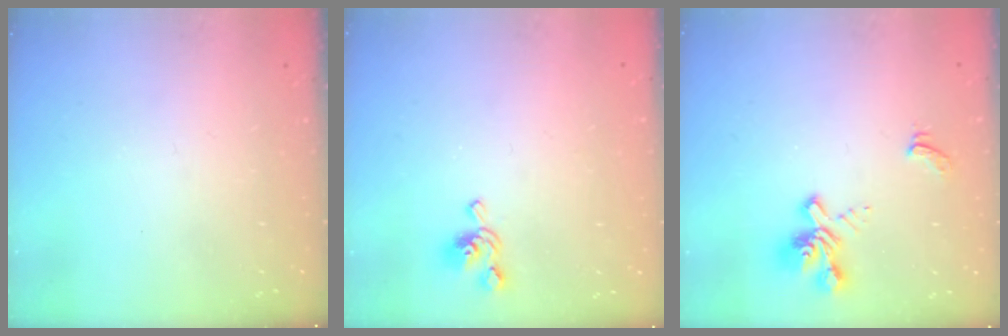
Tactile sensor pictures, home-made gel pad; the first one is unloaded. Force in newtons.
{"total": 2.8, "press": 2.6, "slide": 0.8}
{"total": 2.9, "press": 2.7, "slide": 1.2}